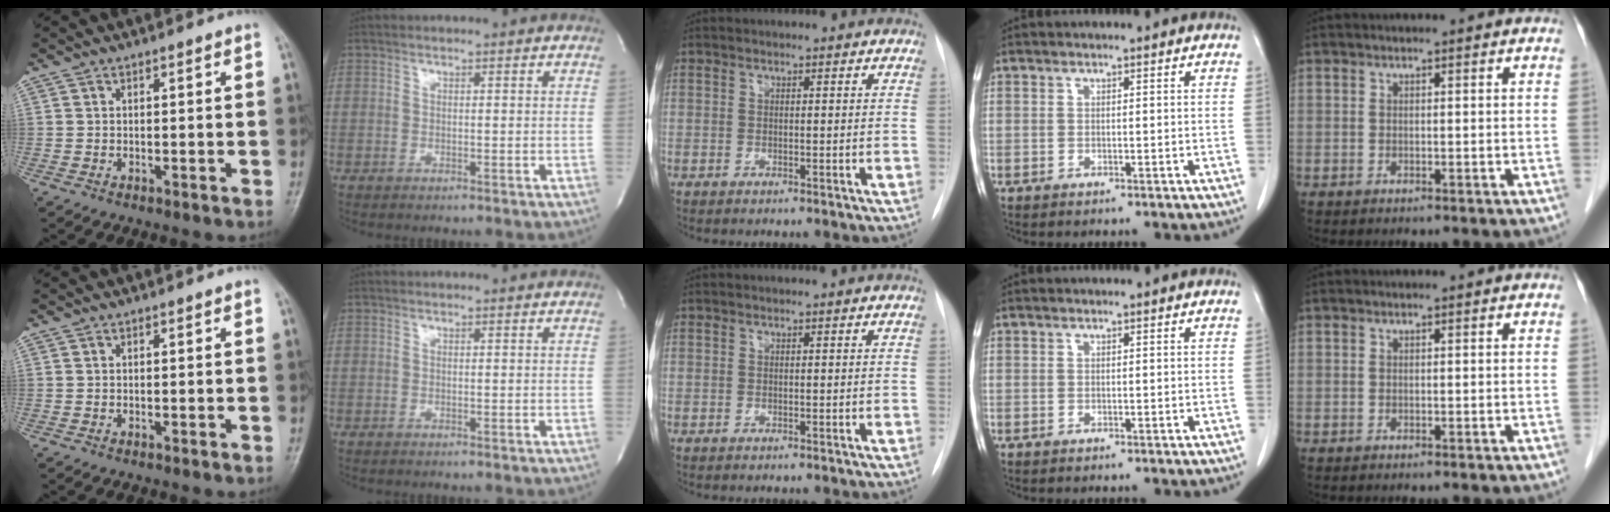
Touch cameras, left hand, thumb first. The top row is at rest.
{}